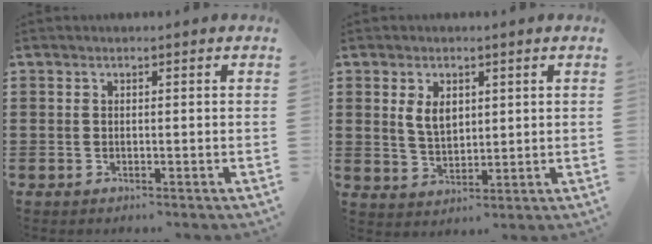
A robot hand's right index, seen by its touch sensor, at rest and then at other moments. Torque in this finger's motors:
{"motor_torque": [0.47, -0.34, 0.17, 0.08]}